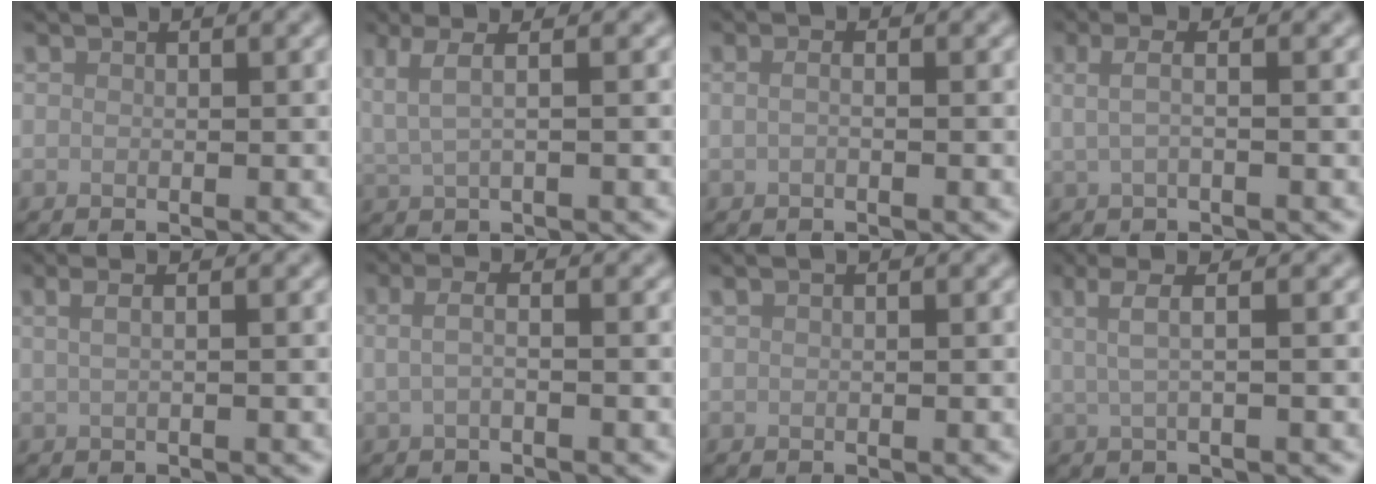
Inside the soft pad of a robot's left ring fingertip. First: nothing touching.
{"total": 2.8, "force": [1.2, 0.7, 2.4], "torque": [-0.049, 0.000, 0.019]}
{"total": 0.9, "force": [0.0, 0.3, 0.8], "torque": [-0.020, -0.005, -0.005]}
{"total": 2.1, "force": [0.1, 0.8, 2.0], "torque": [-0.039, 0.001, -0.001]}
{"total": 3.2, "force": [1.3, 1.6, 2.4], "torque": [-0.028, 0.011, -0.006]}
{"total": 1.8, "force": [-0.1, 0.6, 1.7], "torque": [-0.035, 0.000, -0.005]}
{"total": 1.1, "force": [0.6, 0.5, 0.8], "torque": [-0.013, 0.005, 0.006]}
{"total": 2.9, "force": [0.8, 0.8, 2.7], "torque": [-0.043, 0.002, 0.009]}